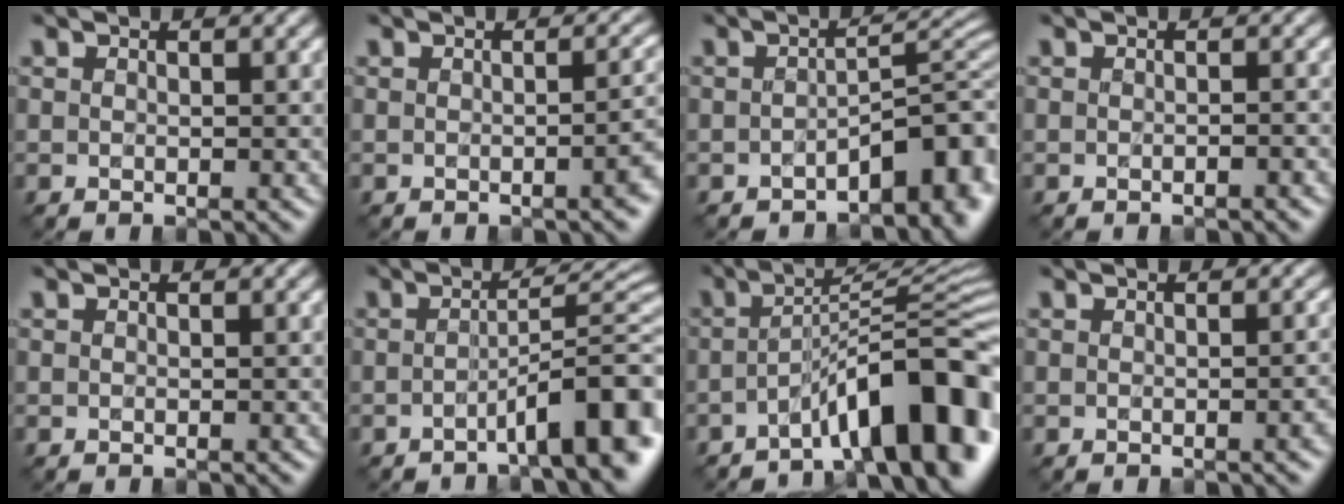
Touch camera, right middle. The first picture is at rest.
{"total": 3.5, "force": [-0.9, 1.4, 3.1], "torque": [-0.018, -0.002, -0.006]}
{"total": 5.7, "force": [-2.9, 2.3, 4.3], "torque": [-0.039, 0.005, -0.043]}
{"total": 0.7, "force": [-0.5, 0.1, 0.5], "torque": [-0.006, -0.002, -0.011]}
{"total": 0.0}
{"total": 7.0, "force": [-3.0, 1.2, 6.2], "torque": [-0.078, 0.014, -0.054]}
{"total": 10.1, "force": [-4.9, 2.4, 8.4], "torque": [-0.105, 0.018, -0.084]}
{"total": 2.5, "force": [-0.5, 1.0, 2.2], "torque": [-0.010, 0.000, 0.001]}